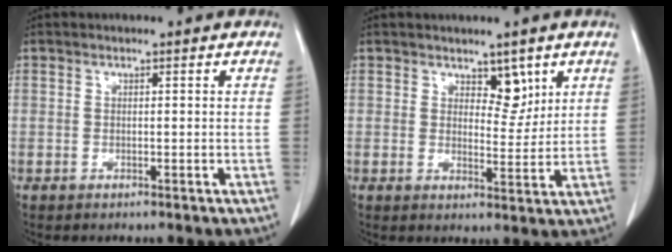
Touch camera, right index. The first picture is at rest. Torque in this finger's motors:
{"motor_torque": [-0.06, 0.18, 0.06, 0.00]}